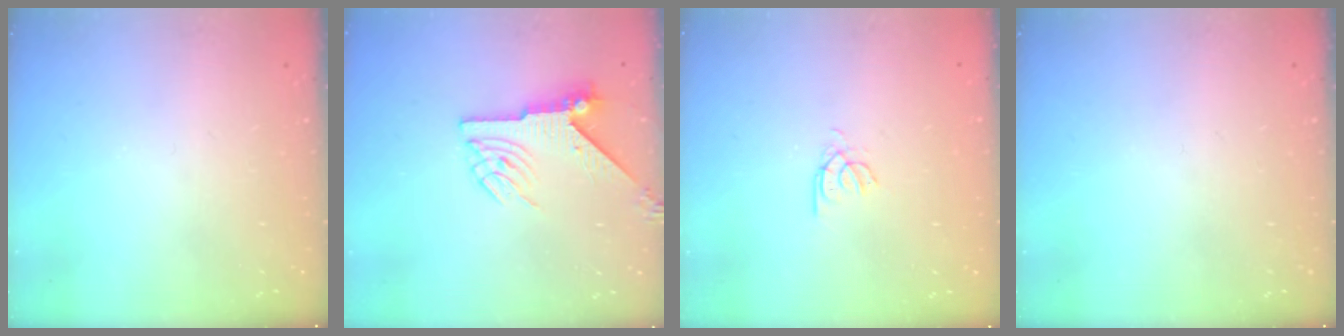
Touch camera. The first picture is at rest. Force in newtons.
{"total": 6.4, "press": 6.4, "slide": 0.7}
{"total": 2.4, "press": 2.3, "slide": 0.4}
{"total": 0.0}